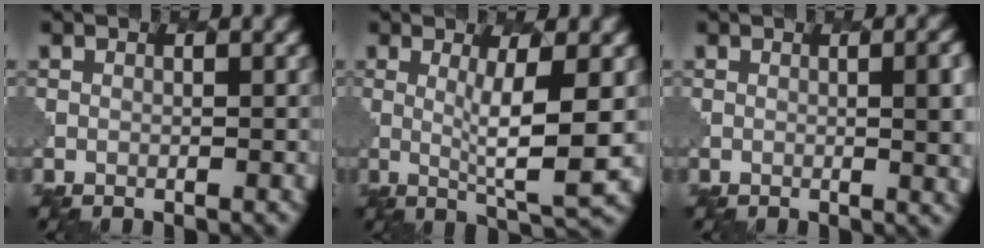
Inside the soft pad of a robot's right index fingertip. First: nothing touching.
{"total": 5.0, "force": [1.1, 0.6, 4.9], "torque": [-0.089, -0.011, 0.018]}
{"total": 5.3, "force": [0.6, 1.9, 5.0], "torque": [-0.046, 0.001, 0.006]}